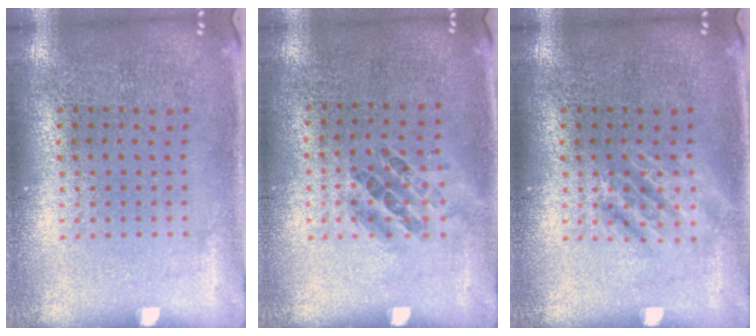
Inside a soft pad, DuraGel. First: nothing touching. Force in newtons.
{"total": 0.9, "press": 0.7, "slide": 0.6}
{"total": 1.9, "press": 1.9, "slide": 0.3}